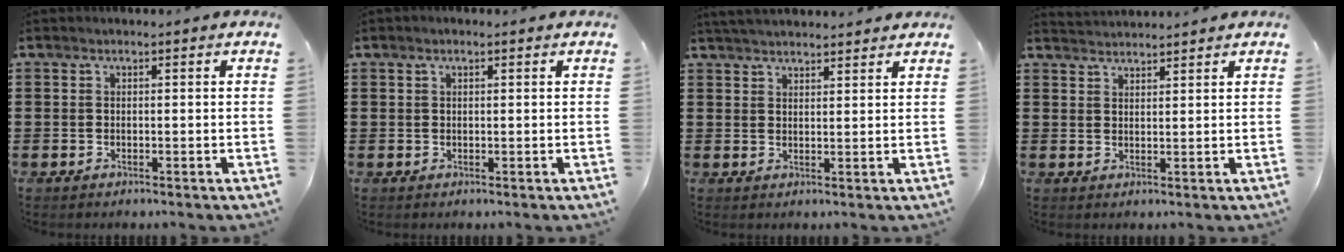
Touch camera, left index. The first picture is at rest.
{"total": 0.7, "force": [0.3, 0.3, 0.5], "torque": [-0.011, 0.003, 0.005]}
{"total": 3.1, "force": [3.1, 0.1, 0.4], "torque": [-0.017, -0.003, 0.059]}
{"total": 2.1, "force": [2.1, -0.1, -0.2], "torque": [-0.001, -0.001, 0.040]}